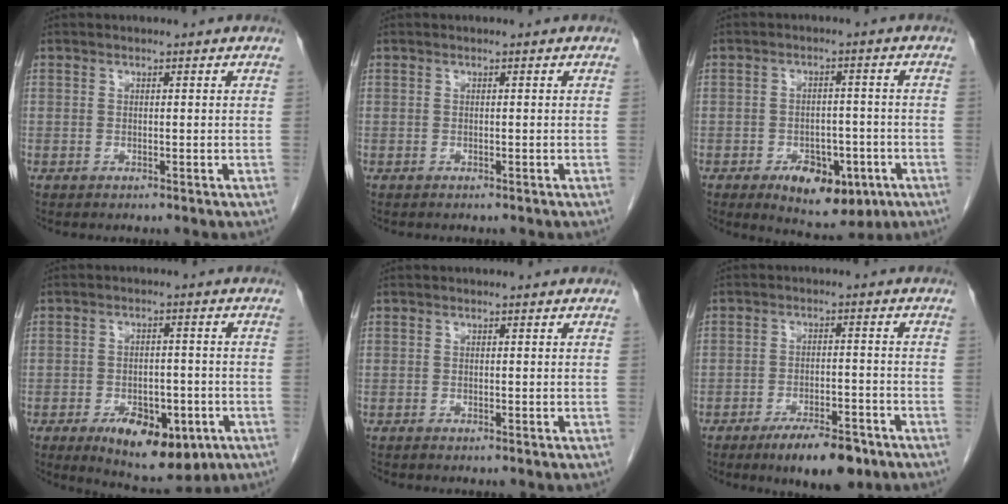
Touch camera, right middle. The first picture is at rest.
{"total": 0.9, "force": [-0.8, 0.2, 0.3], "torque": [-0.011, -0.002, -0.011]}
{"total": 9.0, "force": [-4.4, 4.8, 6.3], "torque": [-0.087, -0.002, -0.056]}
{"total": 10.9, "force": [-5.2, 5.2, 8.0], "torque": [-0.112, -0.007, -0.068]}
{"total": 0.0}
{"total": 8.4, "force": [-5.9, 2.6, 5.4], "torque": [-0.079, -0.004, -0.089]}